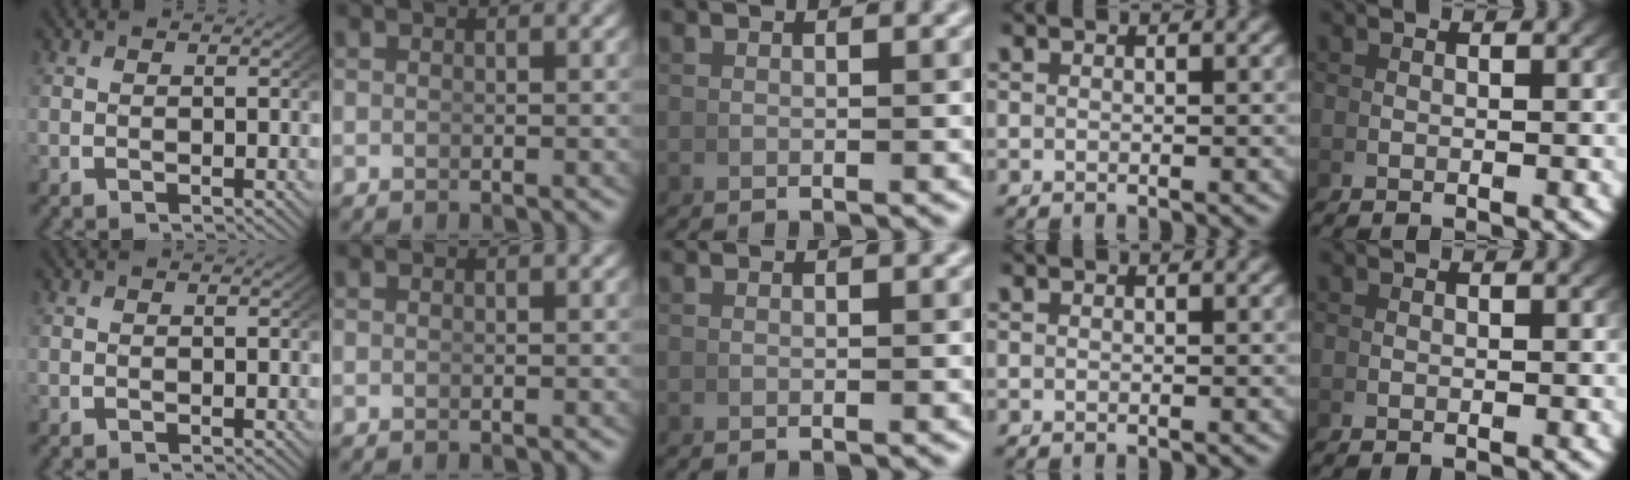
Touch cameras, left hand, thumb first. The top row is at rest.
{}